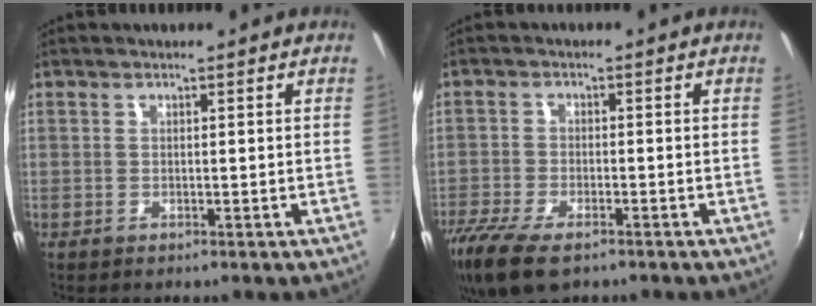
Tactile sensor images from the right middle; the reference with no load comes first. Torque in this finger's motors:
{"motor_torque": [1.09, -1.04, 0.42, 0.15]}